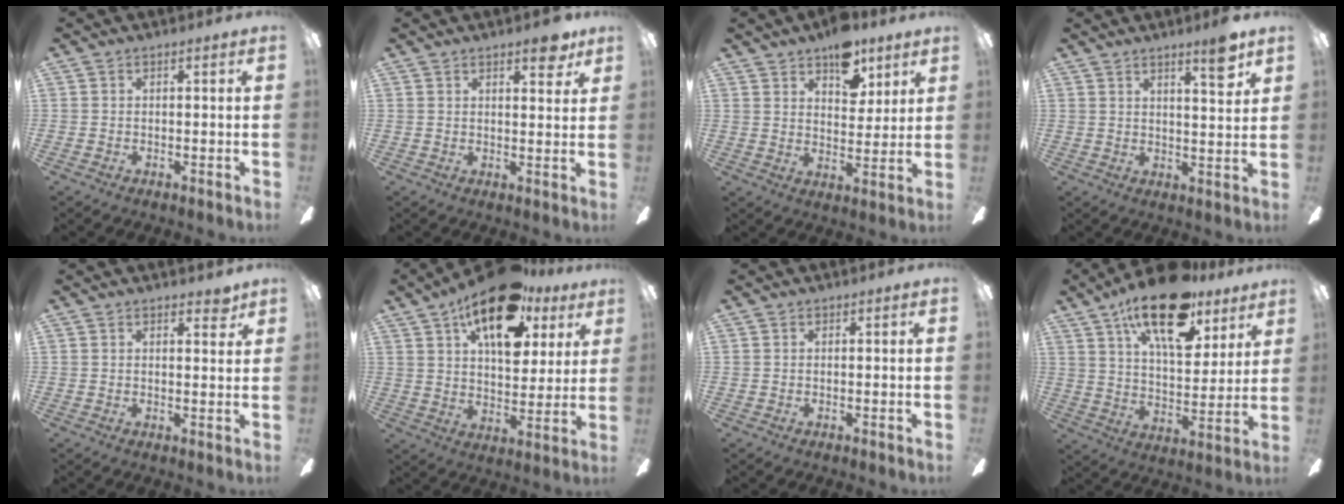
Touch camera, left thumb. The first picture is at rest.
{"total": 5.2, "force": [3.5, 1.8, 3.5], "torque": [-0.035, -0.017, 0.053]}
{"total": 11.2, "force": [7.3, 6.2, 5.8], "torque": [-0.069, -0.030, 0.127]}
{"total": 6.5, "force": [4.4, 0.8, 4.8], "torque": [-0.062, -0.025, 0.064]}
{"total": 2.7, "force": [2.1, 0.7, 1.6], "torque": [-0.012, -0.011, 0.032]}
{"total": 19.4, "force": [11.4, 9.0, 12.8], "torque": [-0.199, -0.043, 0.191]}
{"total": 0.0}
{"total": 21.3, "force": [13.6, 8.8, 13.8], "torque": [-0.228, -0.067, 0.230]}